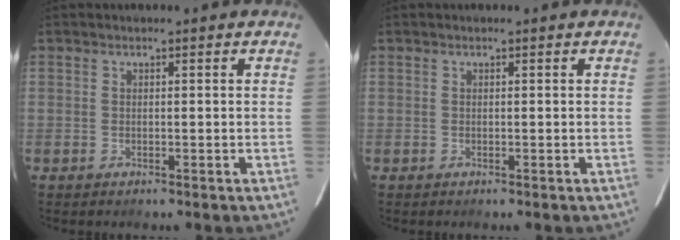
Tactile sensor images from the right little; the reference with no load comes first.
{"total": 0.0}